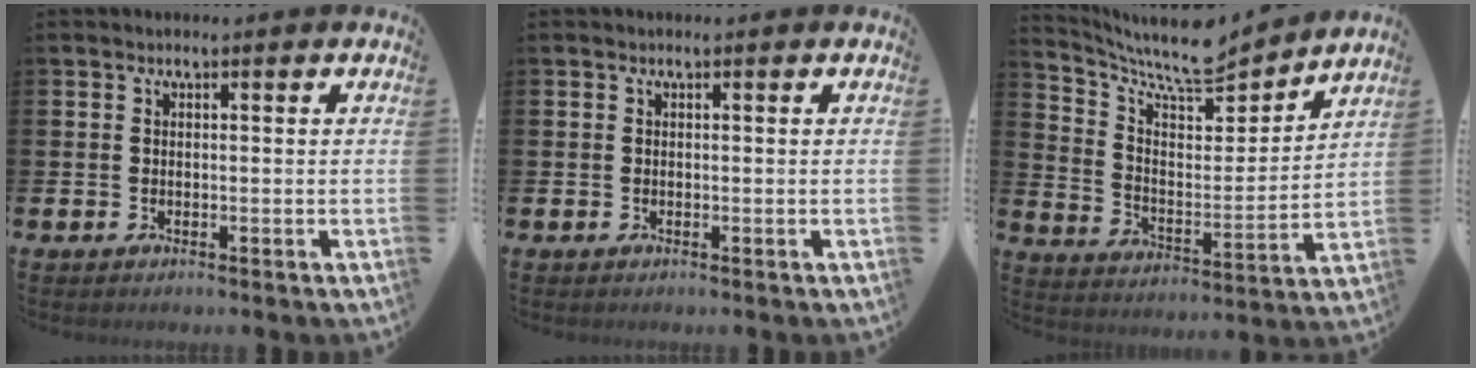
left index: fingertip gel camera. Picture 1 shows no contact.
{"total": 0.0}
{"total": 9.1, "force": [8.3, 2.0, 3.2], "torque": [-0.097, -0.062, 0.142]}